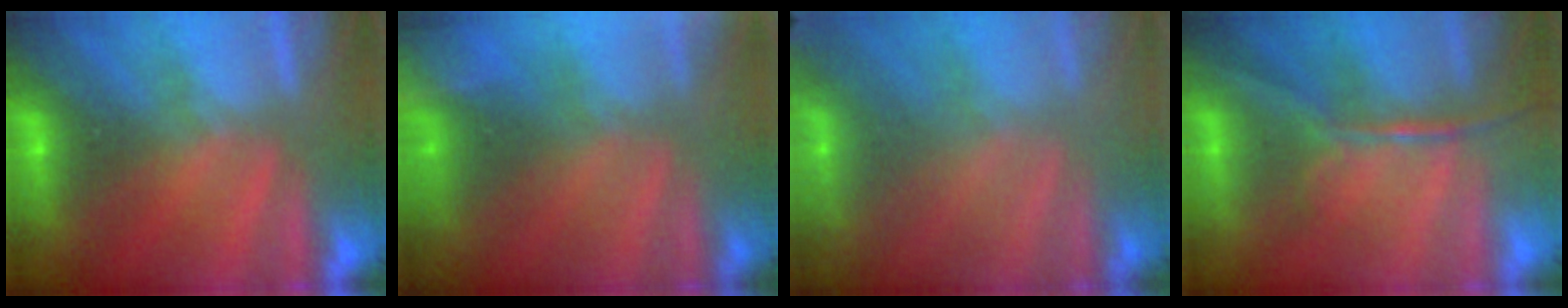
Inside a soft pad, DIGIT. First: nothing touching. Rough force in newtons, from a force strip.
{"total": 6.0}
{"total": 2.0}
{"total": 1.6}